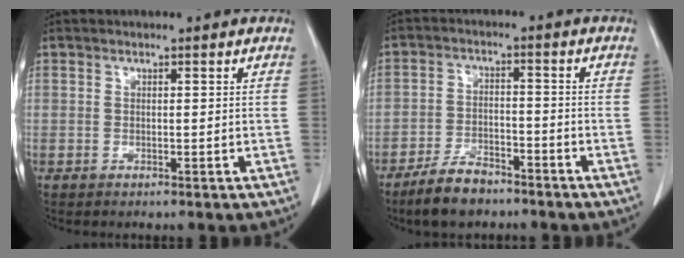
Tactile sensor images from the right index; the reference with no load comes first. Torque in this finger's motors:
{"motor_torque": [0.23, -0.26, 0.10, 0.01]}